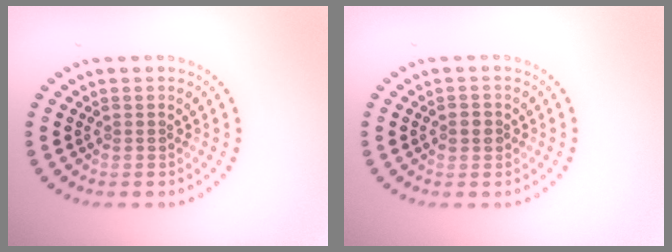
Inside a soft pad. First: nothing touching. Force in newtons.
{"total": 1.2, "press": 1.2, "slide": 0.4}